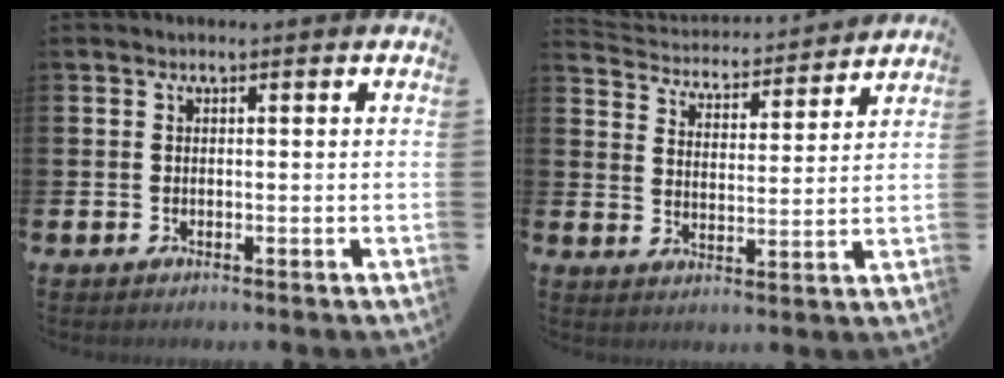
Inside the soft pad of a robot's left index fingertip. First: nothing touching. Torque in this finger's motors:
{"motor_torque": [-0.54, -0.37, -1.05, -0.21]}